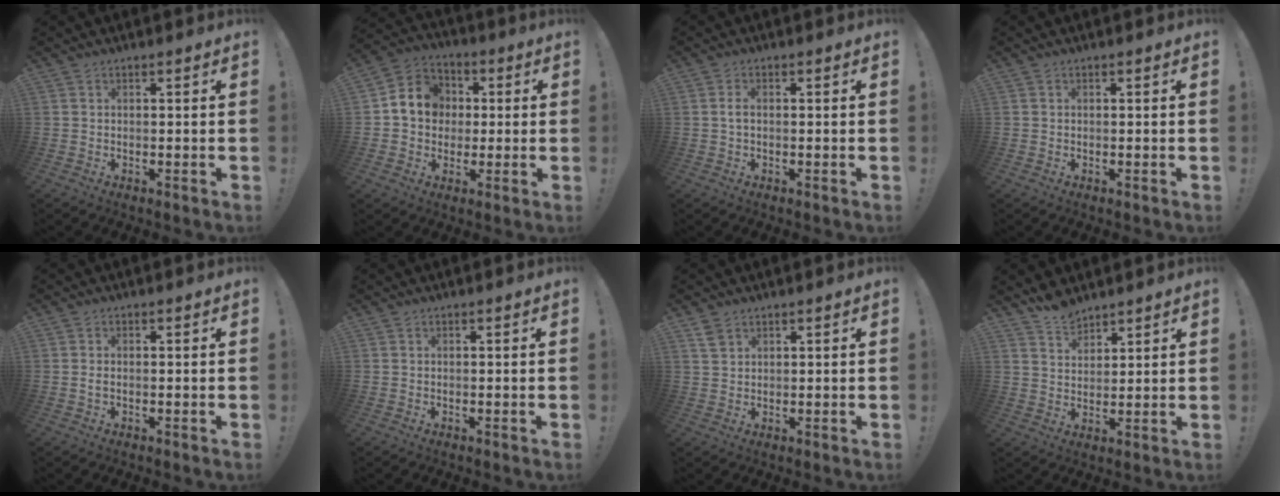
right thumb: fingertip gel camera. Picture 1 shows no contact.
{"total": 10.5, "force": [1.1, 9.6, 4.1], "torque": [-0.054, 0.009, 0.031]}
{"total": 1.7, "force": [-0.1, 0.6, 1.6], "torque": [-0.033, 0.006, 0.000]}
{"total": 0.0}
{"total": 1.0, "force": [-0.1, 0.3, 0.9], "torque": [-0.012, 0.001, -0.003]}
{"total": 0.0}
{"total": 3.0, "force": [2.2, 1.6, 1.2], "torque": [-0.014, -0.013, 0.040]}
{"total": 6.2, "force": [5.7, 2.3, 1.2], "torque": [-0.022, -0.037, 0.108]}